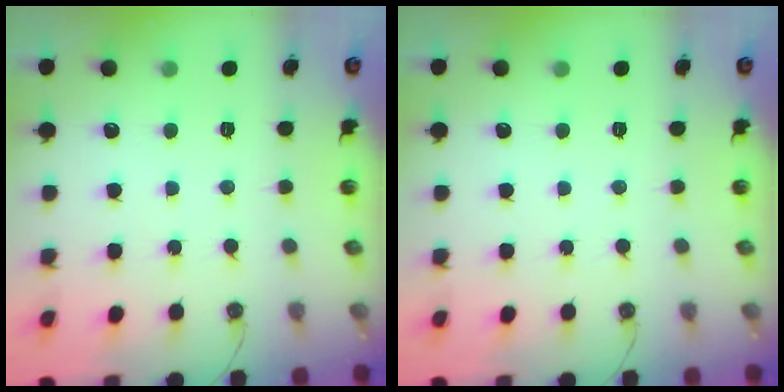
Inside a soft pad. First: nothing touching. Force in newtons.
{"total": 0.0}